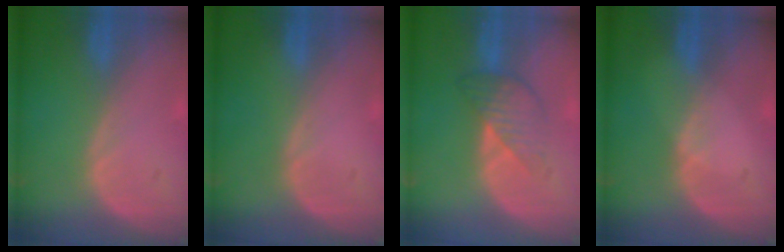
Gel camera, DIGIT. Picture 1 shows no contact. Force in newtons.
{"total": 0.0}
{"total": 4.6, "press": 4.6, "slide": 0.2}
{"total": 0.8, "press": 0.8, "slide": 0.1}